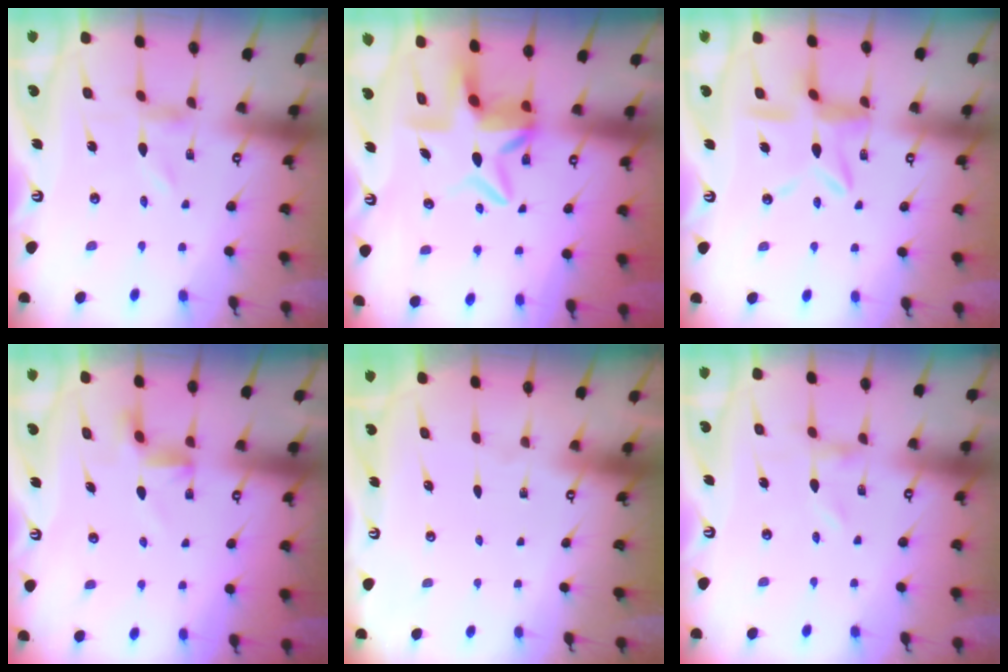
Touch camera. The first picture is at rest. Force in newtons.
{"total": 9.4, "press": 9.4, "slide": 1.2}
{"total": 11.3, "press": 11.3, "slide": 1.0}
{"total": 4.7, "press": 4.6, "slide": 0.6}
{"total": 0.0}
{"total": 0.0}